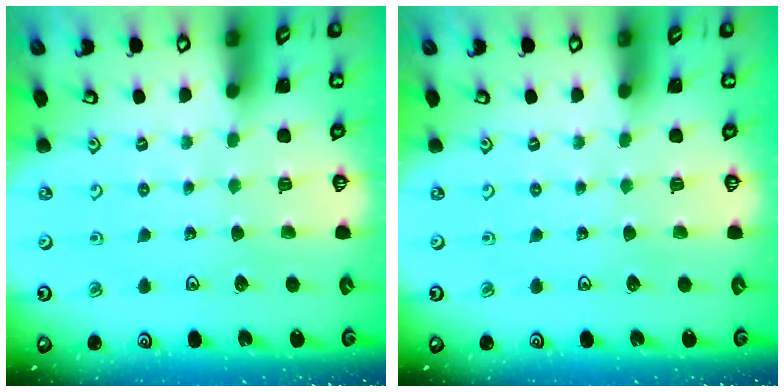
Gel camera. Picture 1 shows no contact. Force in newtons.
{"total": 0.0}